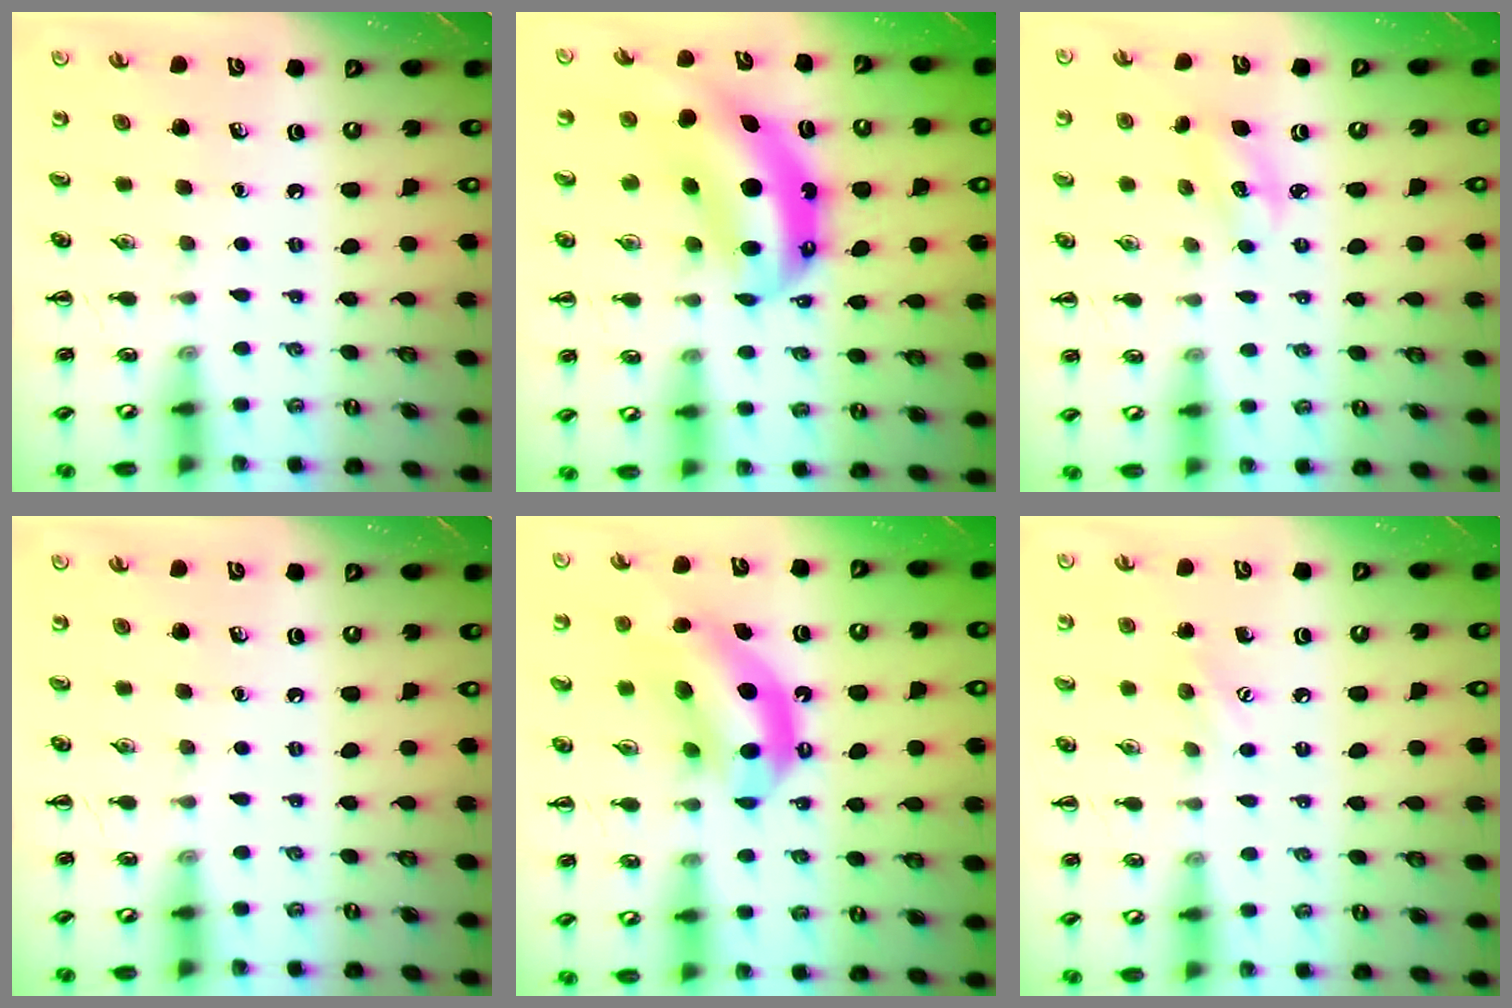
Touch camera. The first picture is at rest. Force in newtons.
{"total": 9.8, "press": 9.5, "slide": 2.4}
{"total": 4.3, "press": 4.2, "slide": 1.0}
{"total": 0.0}
{"total": 14.4, "press": 13.8, "slide": 4.2}
{"total": 6.1, "press": 6.0, "slide": 1.3}